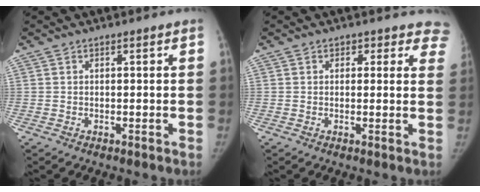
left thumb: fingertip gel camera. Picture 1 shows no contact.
{"total": 5.7, "force": [4.4, 3.4, 1.0], "torque": [0.050, -0.010, 0.026]}